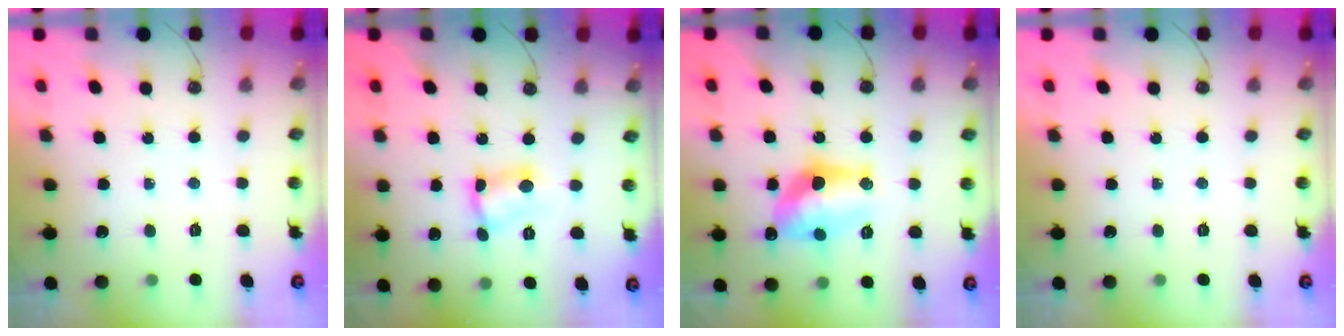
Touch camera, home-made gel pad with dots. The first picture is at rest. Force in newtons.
{"total": 5.2, "press": 5.2, "slide": 0.2}
{"total": 14.9, "press": 14.1, "slide": 5.0}
{"total": 0.0}